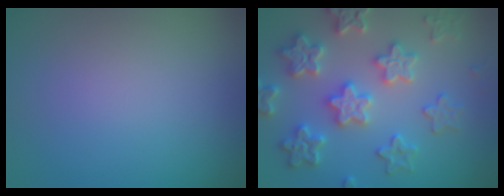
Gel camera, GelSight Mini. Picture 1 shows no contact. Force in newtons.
{"total": 6.2, "press": 6.1, "slide": 1.3}